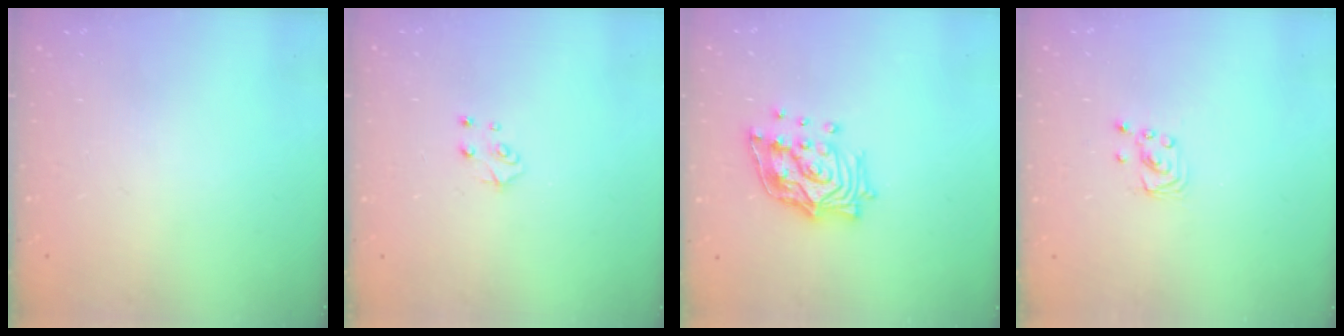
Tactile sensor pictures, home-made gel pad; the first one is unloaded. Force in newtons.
{"total": 4.5, "press": 4.4, "slide": 0.4}
{"total": 15.8, "press": 15.7, "slide": 1.6}
{"total": 2.2, "press": 2.2, "slide": 0.2}